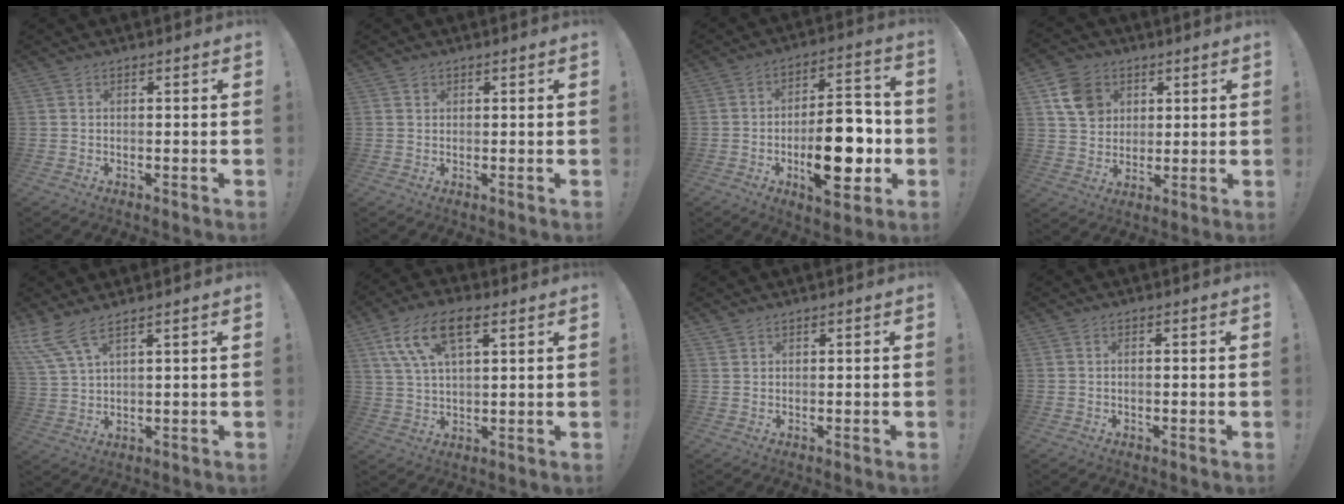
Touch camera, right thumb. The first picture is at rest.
{"total": 1.0, "force": [0.7, 0.8, 0.0], "torque": [0.004, -0.001, 0.013]}
{"total": 19.6, "force": [-4.7, 9.0, 16.8], "torque": [-0.239, 0.024, -0.067]}
{"total": 11.7, "force": [4.6, 9.7, 4.4], "torque": [-0.056, -0.015, 0.096]}
{"total": 7.2, "force": [5.2, 1.2, 4.9], "torque": [-0.114, -0.023, 0.099]}
{"total": 12.6, "force": [5.9, 5.9, 9.5], "torque": [-0.181, -0.003, 0.110]}
{"total": 1.0, "force": [0.9, 0.4, 0.3], "torque": [-0.001, -0.004, 0.016]}
{"total": 0.8, "force": [-0.2, 0.3, 0.7], "torque": [-0.013, 0.002, -0.004]}